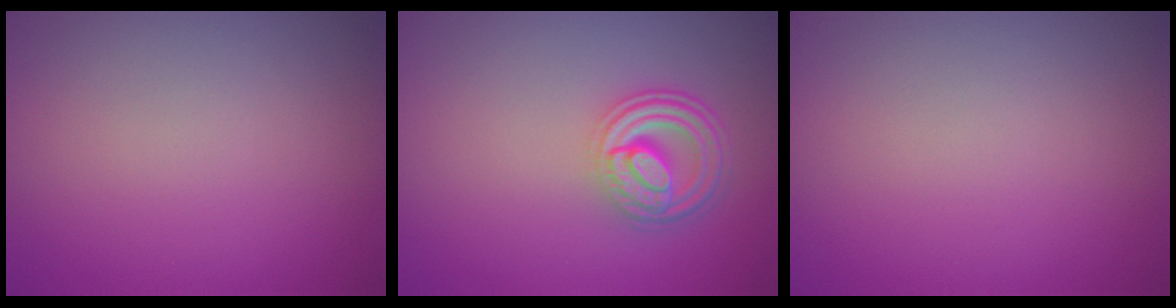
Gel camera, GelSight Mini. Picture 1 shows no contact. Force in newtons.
{"total": 4.6, "press": 3.5, "slide": 2.9}
{"total": 0.0}